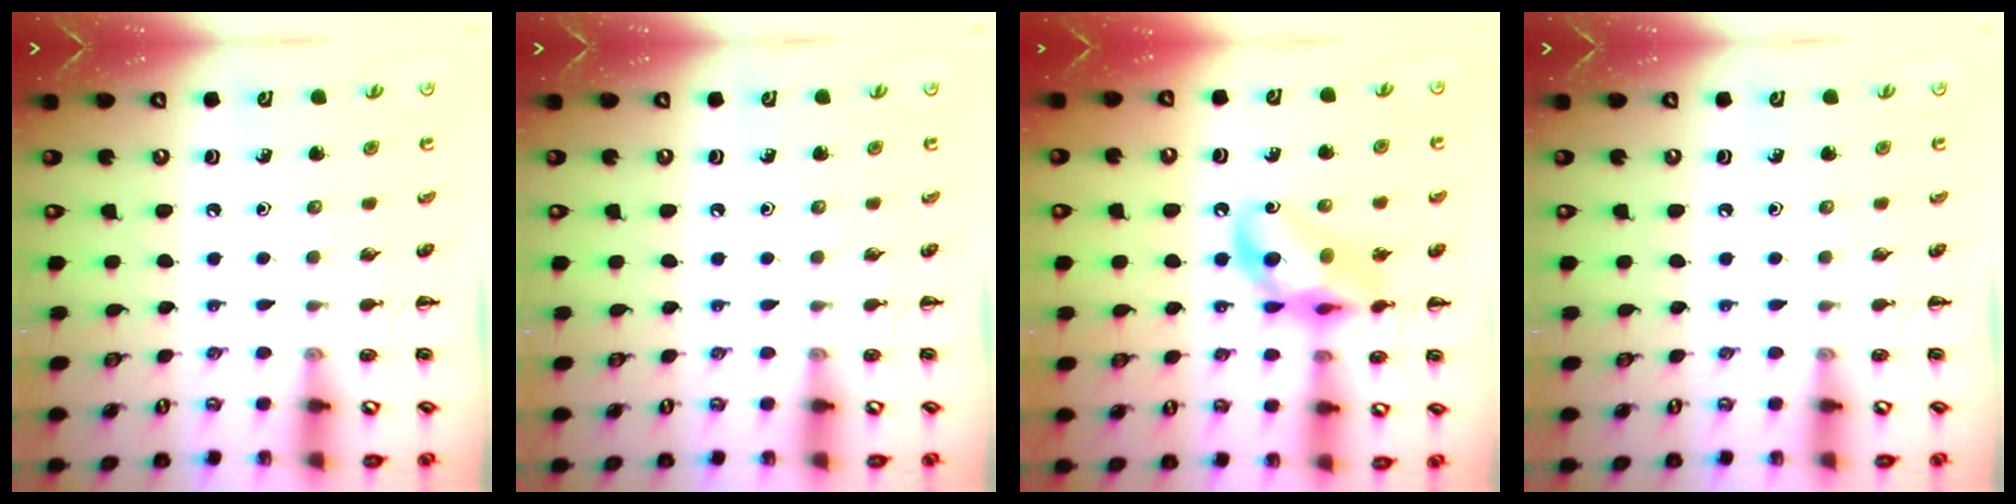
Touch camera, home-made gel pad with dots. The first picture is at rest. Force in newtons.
{"total": 0.0}
{"total": 14.3, "press": 14.0, "slide": 3.1}
{"total": 0.0}